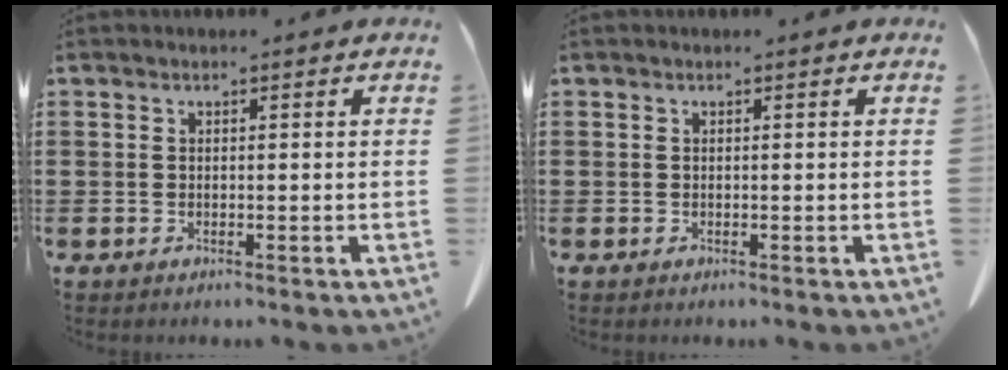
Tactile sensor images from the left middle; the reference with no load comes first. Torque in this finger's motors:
{"motor_torque": [0.53, -0.87, -0.03, -0.01]}